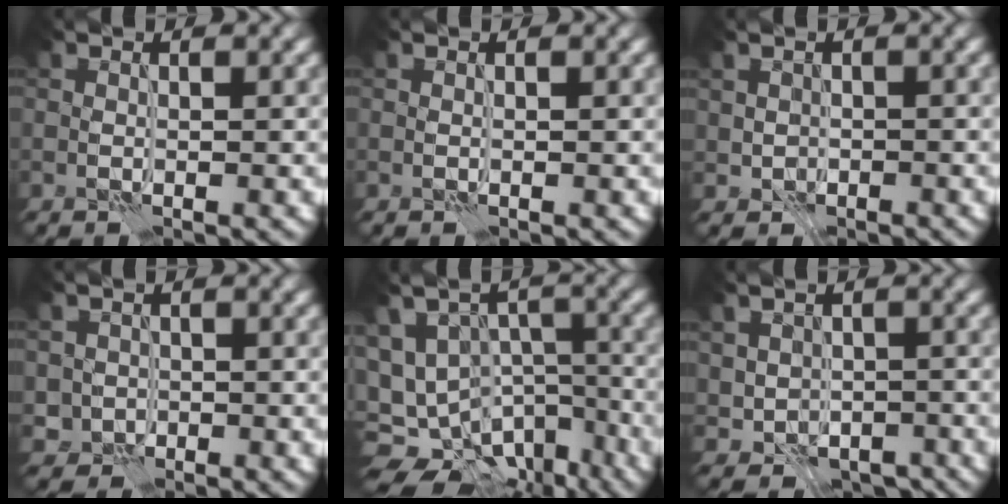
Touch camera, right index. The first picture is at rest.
{"total": 0.0}
{"total": 1.3, "force": [0.0, 1.3, 0.2], "torque": [0.000, -0.001, 0.001]}
{"total": 1.5, "force": [-0.3, 1.4, -0.2], "torque": [0.008, -0.006, -0.003]}
{"total": 12.8, "force": [-8.5, 7.9, 5.5], "torque": [-0.080, -0.014, -0.105]}
{"total": 4.3, "force": [-1.0, 3.9, 1.7], "torque": [-0.026, -0.006, -0.016]}